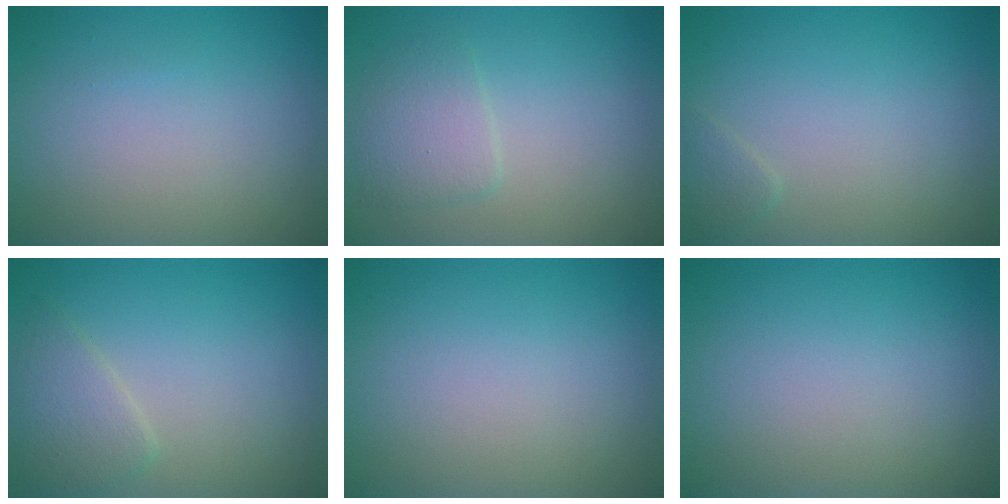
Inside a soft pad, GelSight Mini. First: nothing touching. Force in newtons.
{"total": 2.4, "press": 2.4, "slide": 0.0}
{"total": 0.9, "press": 0.9, "slide": 0.1}
{"total": 2.5, "press": 2.5, "slide": 0.0}
{"total": 0.0}
{"total": 0.0}